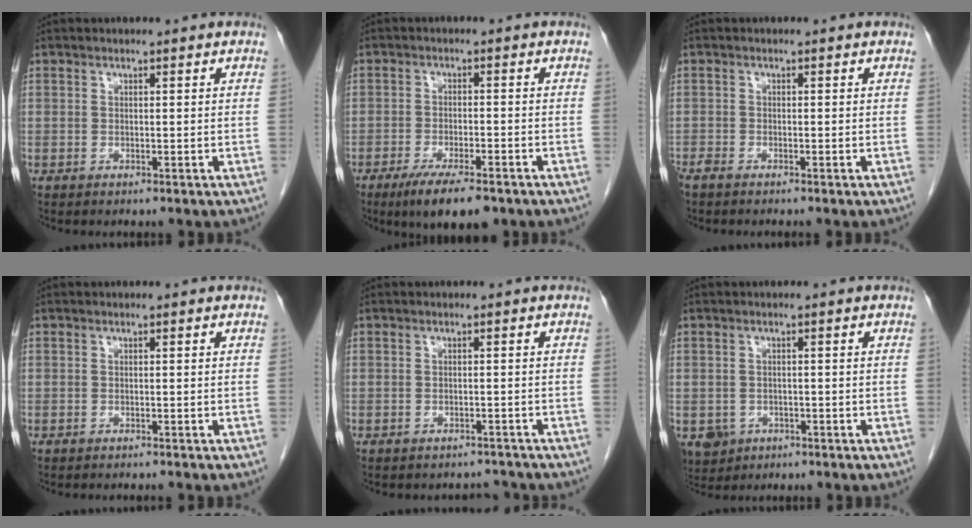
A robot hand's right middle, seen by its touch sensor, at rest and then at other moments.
{"total": 8.7, "force": [-6.0, 1.9, 5.9], "torque": [-0.096, -0.016, -0.093]}
{"total": 2.5, "force": [-2.2, 0.4, 1.1], "torque": [-0.023, -0.005, -0.037]}
{"total": 1.8, "force": [-1.7, 0.3, 0.6], "torque": [-0.011, -0.003, -0.020]}
{"total": 3.3, "force": [-3.1, 1.2, -0.3], "torque": [0.009, 0.005, -0.041]}
{"total": 5.3, "force": [-2.7, 4.3, 1.5], "torque": [-0.031, 0.000, -0.036]}